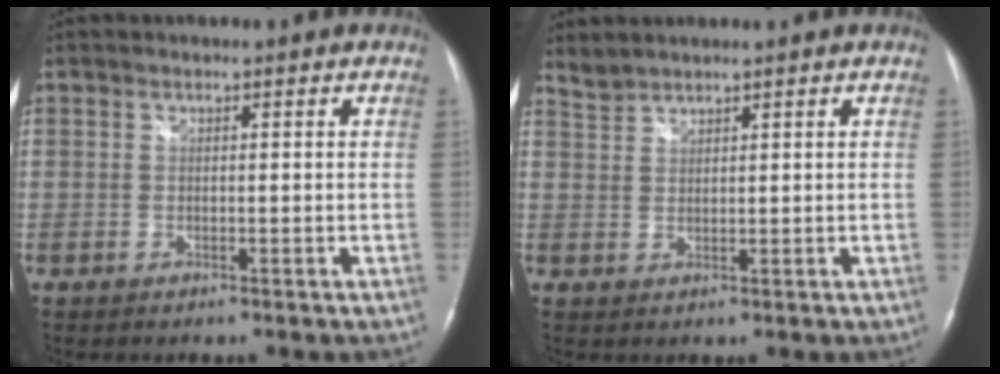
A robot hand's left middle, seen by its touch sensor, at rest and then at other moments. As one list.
[{"total": 2.1, "force": [2.1, 0.0, -0.2], "torque": [-0.005, 0.010, 0.049]}]